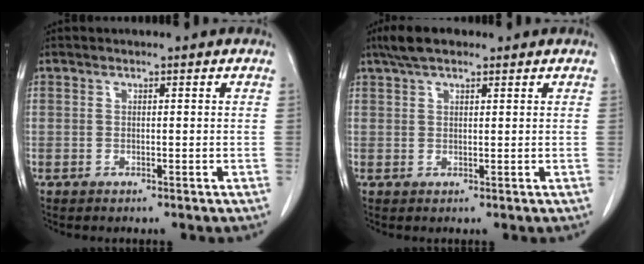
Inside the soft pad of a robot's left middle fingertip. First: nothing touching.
{"total": 4.8, "force": [3.5, 1.5, 2.9], "torque": [-0.062, 0.019, 0.063]}